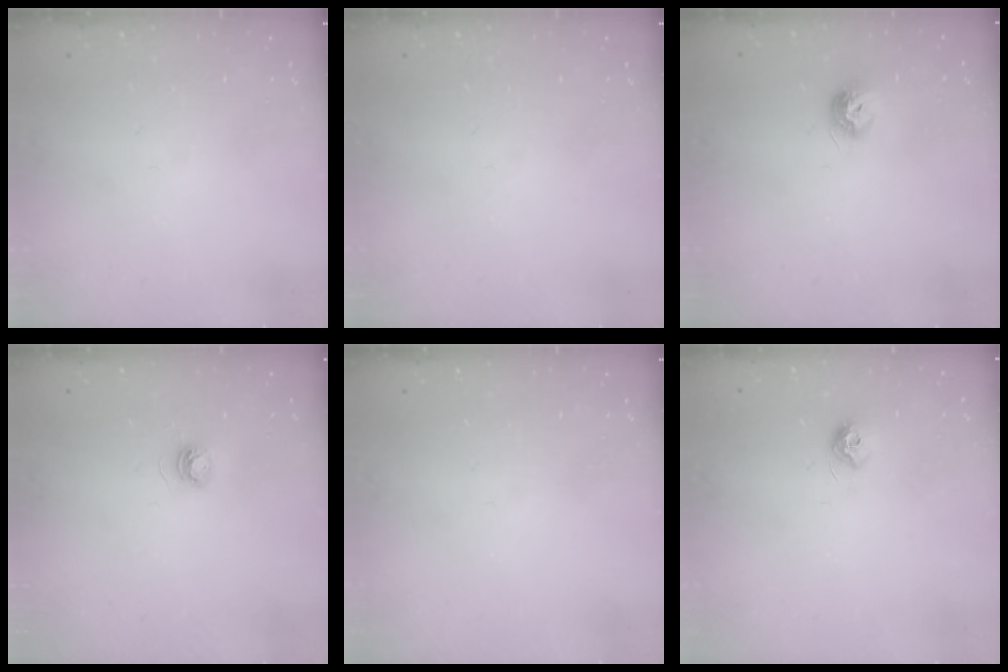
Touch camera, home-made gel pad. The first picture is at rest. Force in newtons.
{"total": 0.0}
{"total": 7.6, "press": 7.6, "slide": 0.2}
{"total": 3.9, "press": 3.9, "slide": 0.4}
{"total": 0.0}
{"total": 7.2, "press": 7.2, "slide": 0.5}